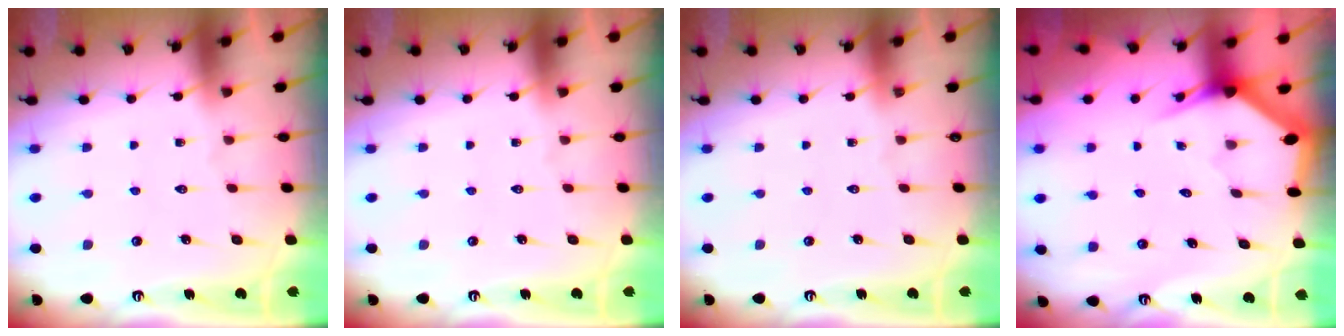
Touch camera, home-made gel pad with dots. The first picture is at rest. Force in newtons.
{"total": 0.0}
{"total": 0.0}
{"total": 3.1, "press": 3.1, "slide": 0.1}